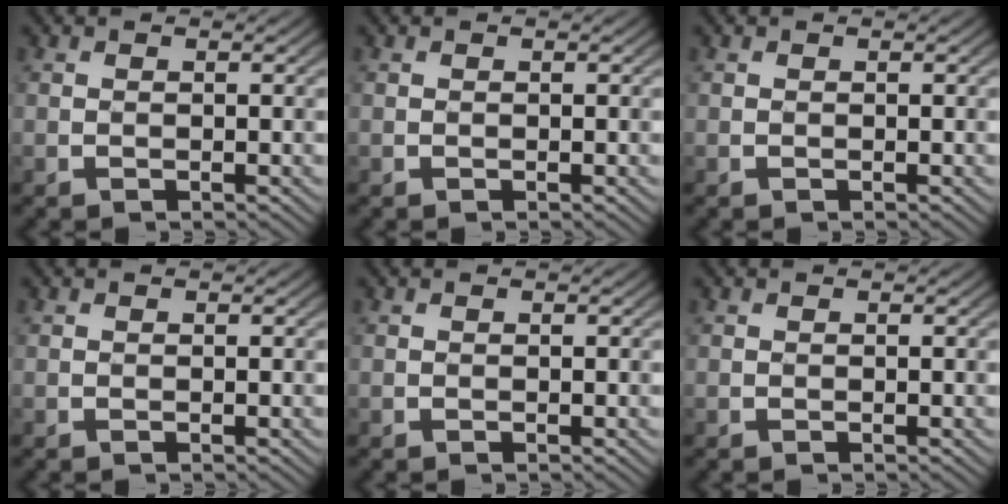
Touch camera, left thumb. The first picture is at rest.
{"total": 0.0}
{"total": 0.0}
{"total": 0.0}
{"total": 0.0}
{"total": 0.0}